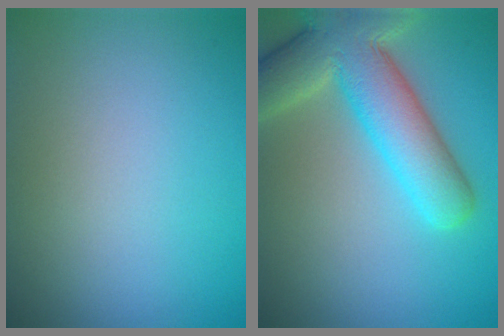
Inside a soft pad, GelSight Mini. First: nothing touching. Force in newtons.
{"total": 9.5, "press": 9.5, "slide": 0.7}